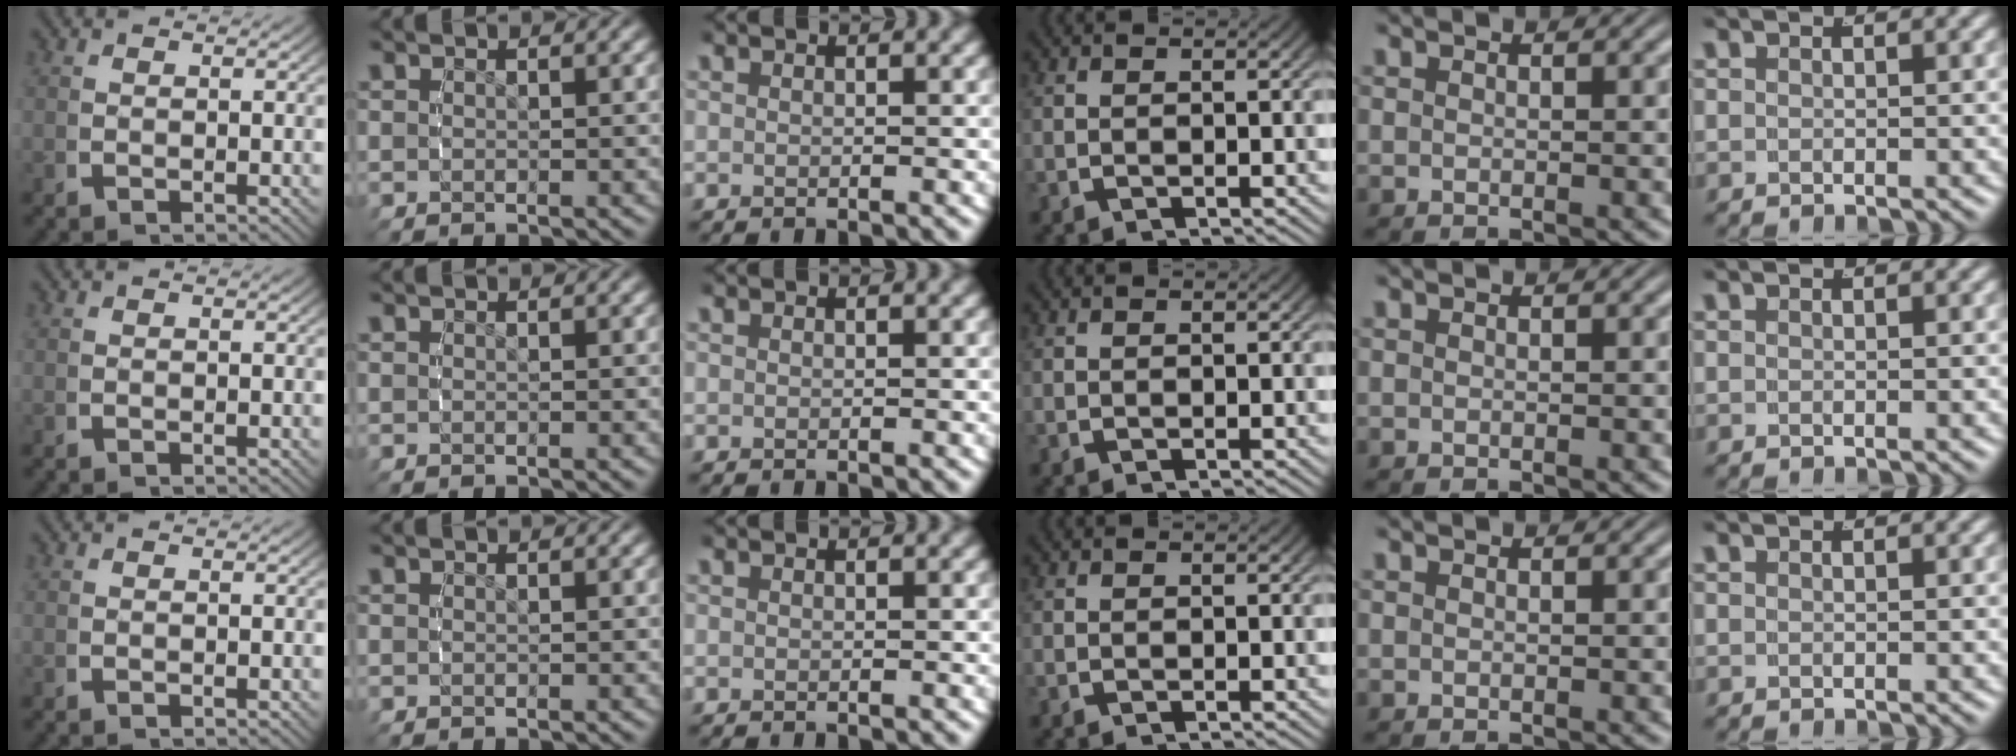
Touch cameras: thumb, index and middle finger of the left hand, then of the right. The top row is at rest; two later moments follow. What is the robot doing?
{"motion": "reach", "object": "markers"}